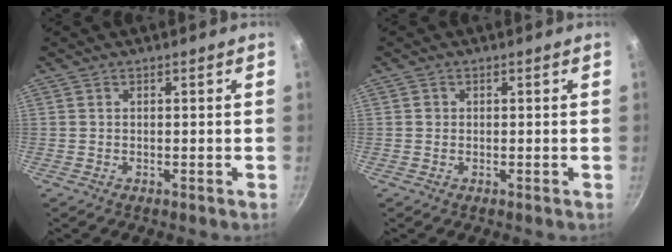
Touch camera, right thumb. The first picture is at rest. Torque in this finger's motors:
{"motor_torque": [0.12, 0.07, 0.18, -0.01, -0.02]}